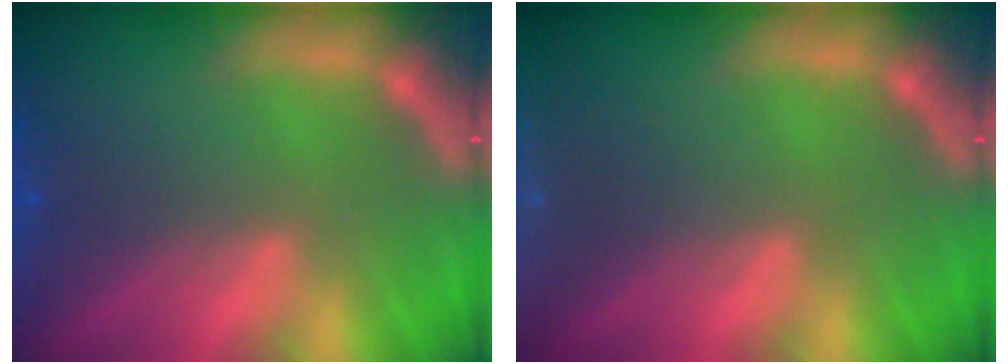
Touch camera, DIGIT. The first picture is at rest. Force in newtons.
{"total": 6.5}